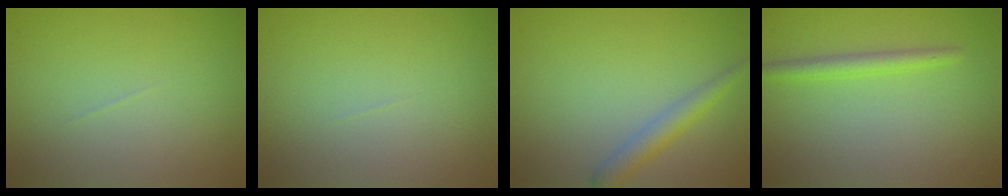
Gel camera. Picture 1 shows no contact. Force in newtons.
{"total": 0.0}
{"total": 2.5, "press": 2.5, "slide": 0.1}
{"total": 1.9, "press": 1.9, "slide": 0.2}